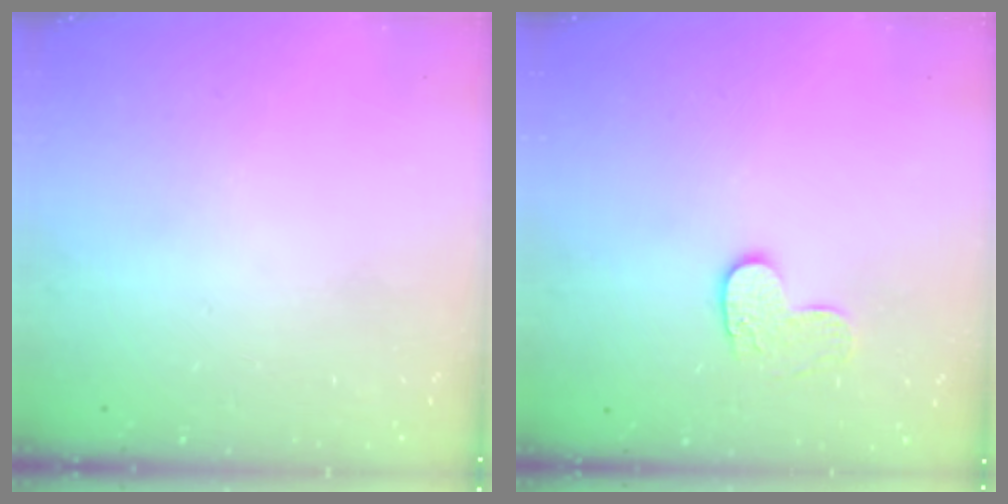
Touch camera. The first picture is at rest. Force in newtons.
{"total": 8.0, "press": 8.0, "slide": 0.4}